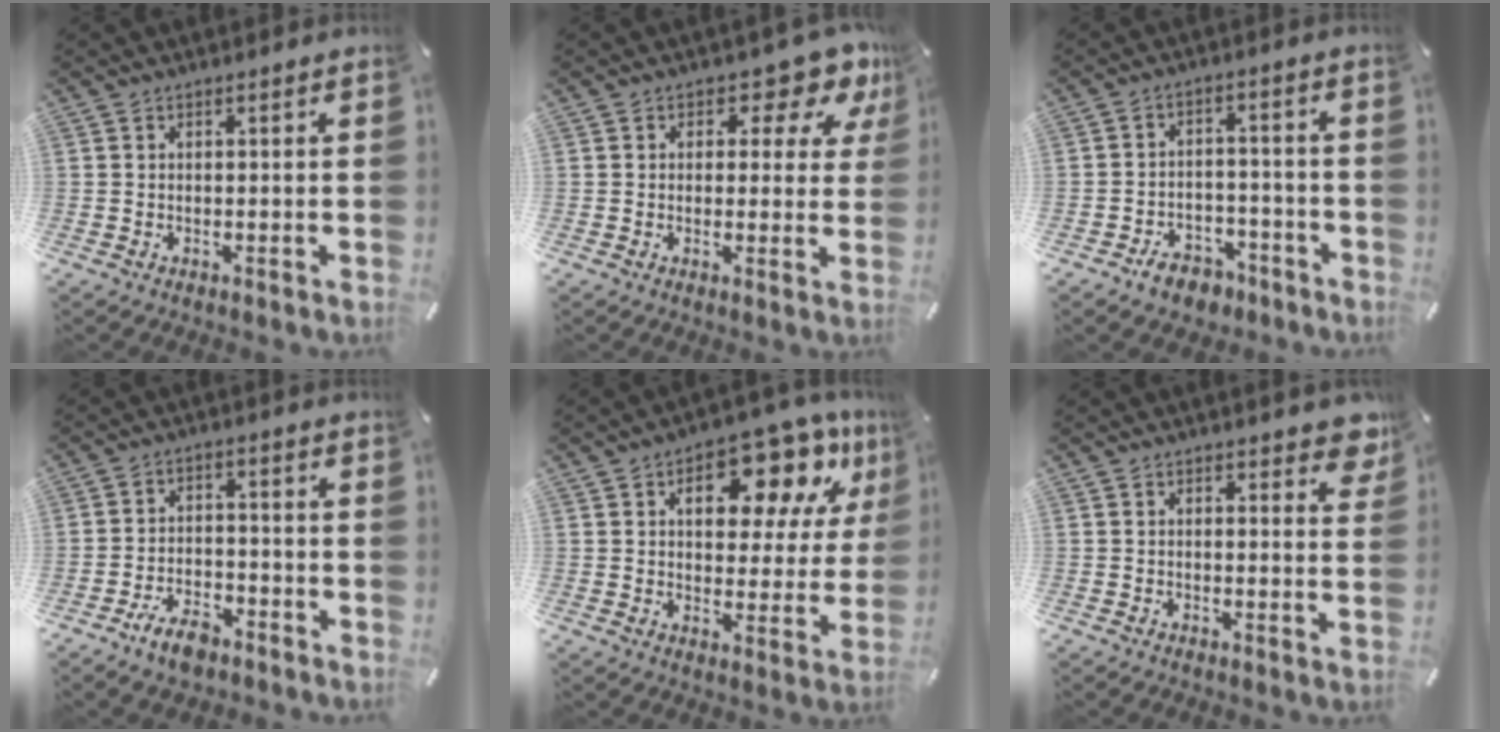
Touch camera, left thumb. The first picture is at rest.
{"total": 7.6, "force": [4.4, 4.1, 4.7], "torque": [-0.049, -0.028, 0.068]}
{"total": 6.7, "force": [-4.9, 4.1, 2.1], "torque": [-0.026, 0.036, -0.086]}
{"total": 6.3, "force": [-4.6, 3.0, 3.0], "torque": [-0.062, 0.024, -0.086]}
{"total": 16.0, "force": [9.0, 8.7, 10.0], "torque": [-0.128, -0.046, 0.147]}
{"total": 4.4, "force": [3.1, 2.0, 2.5], "torque": [-0.017, -0.018, 0.049]}